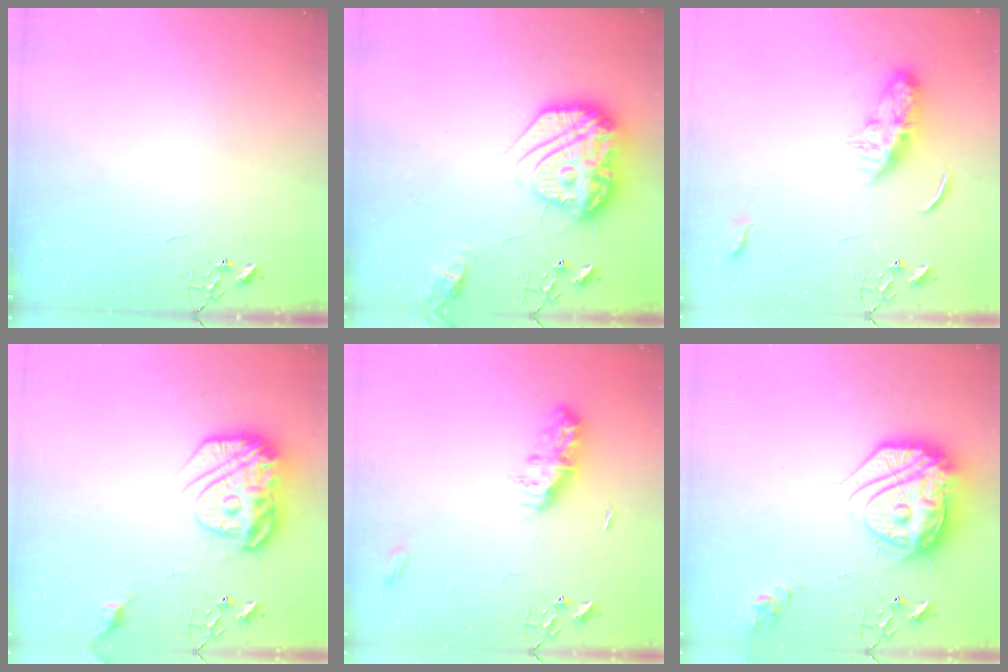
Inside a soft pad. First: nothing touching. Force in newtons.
{"total": 20.7, "press": 20.6, "slide": 1.5}
{"total": 8.7, "press": 8.7, "slide": 0.4}
{"total": 17.7, "press": 17.6, "slide": 1.4}
{"total": 9.0, "press": 9.0, "slide": 0.1}
{"total": 23.9, "press": 23.8, "slide": 2.1}